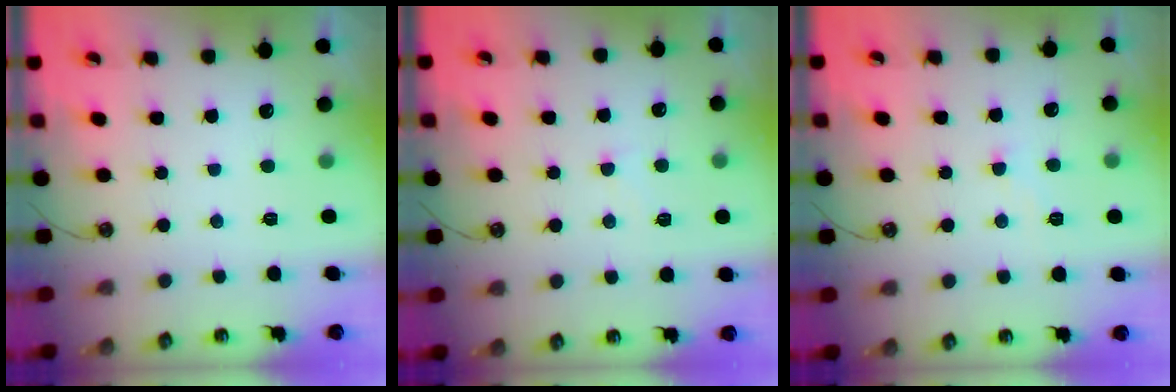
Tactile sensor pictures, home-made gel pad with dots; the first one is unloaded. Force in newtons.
{"total": 2.2, "press": 2.2, "slide": 0.5}
{"total": 0.8, "press": 0.7, "slide": 0.4}